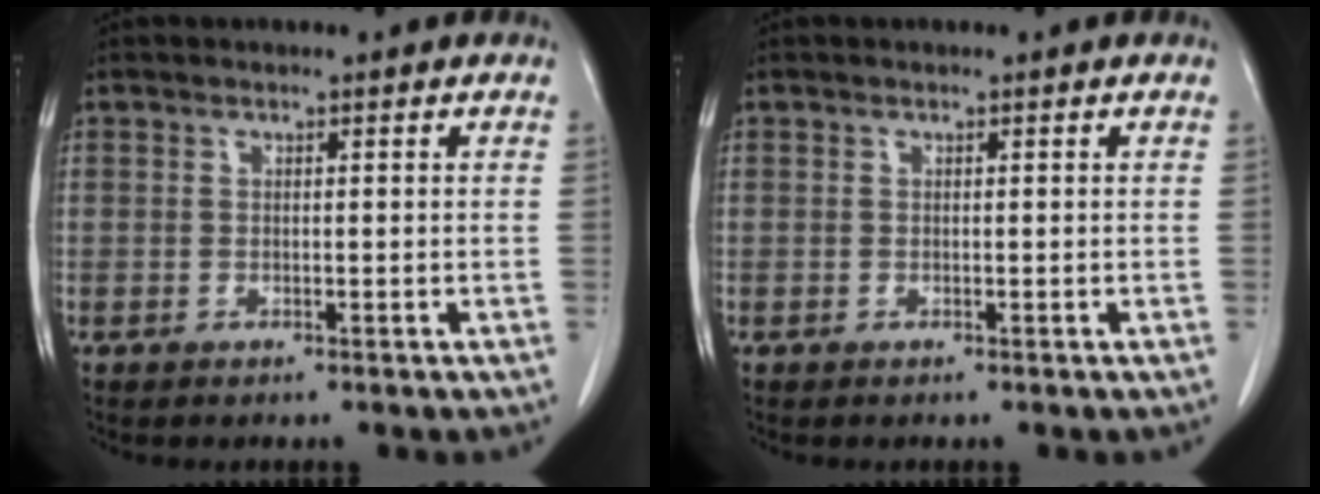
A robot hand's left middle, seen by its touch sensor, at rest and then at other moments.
{"total": 0.0}